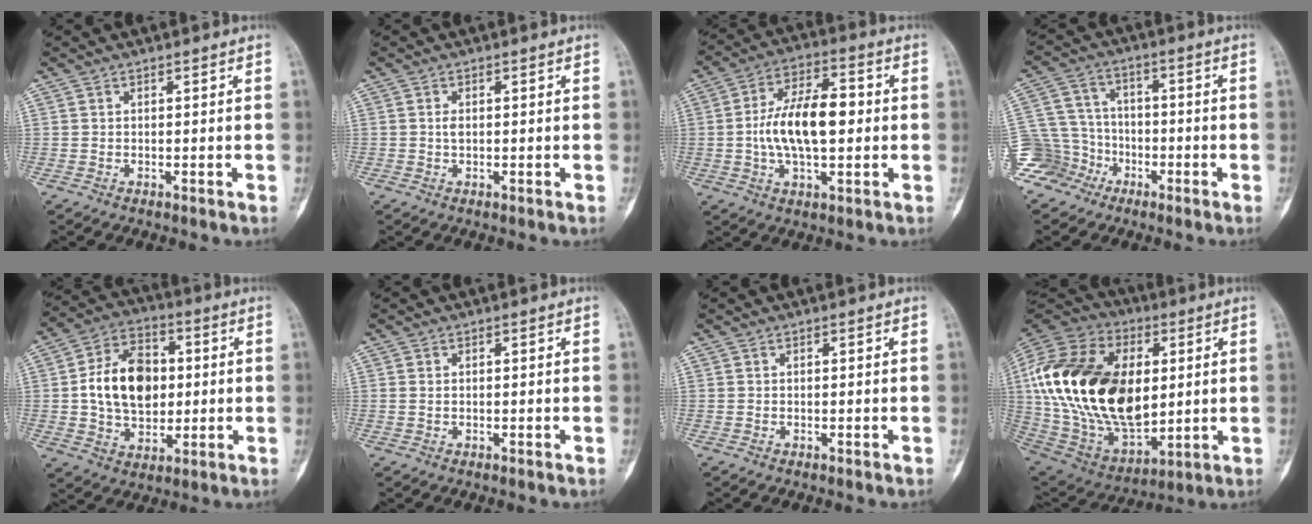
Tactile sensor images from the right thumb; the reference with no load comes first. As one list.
[{"total": 1.2, "force": [0.1, 0.8, 0.8], "torque": [-0.013, 0.002, 0.002]}, {"total": 14.0, "force": [-0.1, 6.8, 12.3], "torque": [-0.212, 0.021, -0.006]}, {"total": 11.2, "force": [-6.1, 9.2, 2.1], "torque": [-0.031, 0.051, -0.115]}, {"total": 15.4, "force": [1.1, 10.8, 10.9], "torque": [-0.158, 0.013, 0.018]}, {"total": 0.8, "force": [0.2, 0.6, 0.6], "torque": [-0.014, 0.003, 0.007]}, {"total": 0.0}, {"total": 32.7, "force": [3.6, 20.2, 25.6], "torque": [-0.496, -0.008, 0.076]}]